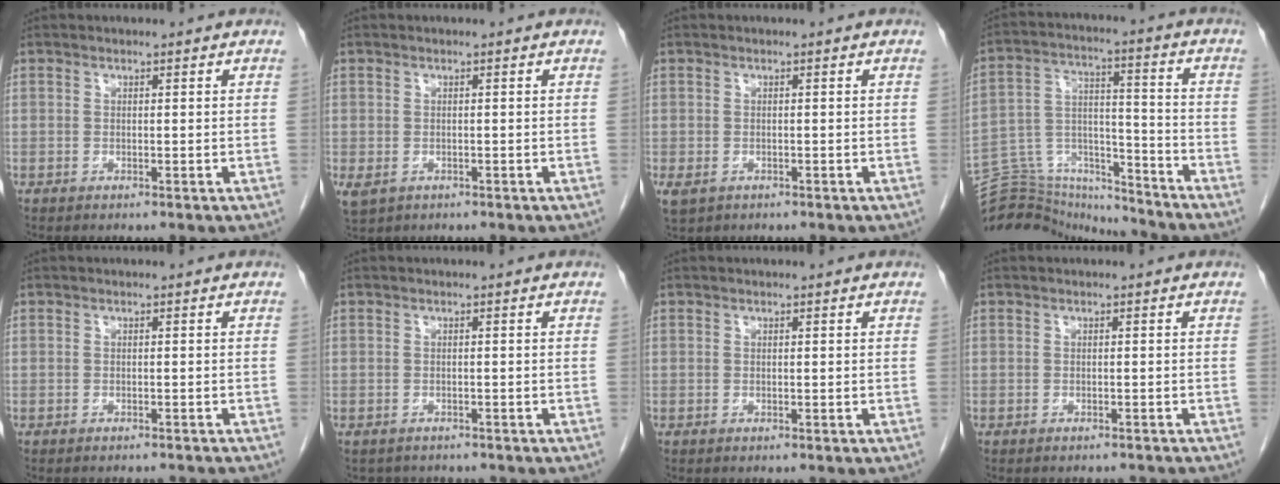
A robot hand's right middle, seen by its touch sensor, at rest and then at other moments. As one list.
[{"total": 2.7, "force": [-1.0, 2.0, 1.4], "torque": [-0.035, -0.006, -0.006]}, {"total": 2.5, "force": [-1.2, 1.8, 1.3], "torque": [-0.031, -0.005, -0.011]}, {"total": 17.0, "force": [-16.6, 2.5, 2.1], "torque": [-0.044, 0.045, -0.269]}, {"total": 3.9, "force": [-3.8, 0.4, 0.8], "torque": [-0.010, -0.010, -0.041]}, {"total": 2.8, "force": [-2.4, 1.3, 0.2], "torque": [-0.002, -0.001, -0.031]}, {"total": 0.0}, {"total": 3.2, "force": [-3.1, 0.6, 0.5], "torque": [-0.006, -0.008, -0.034]}]